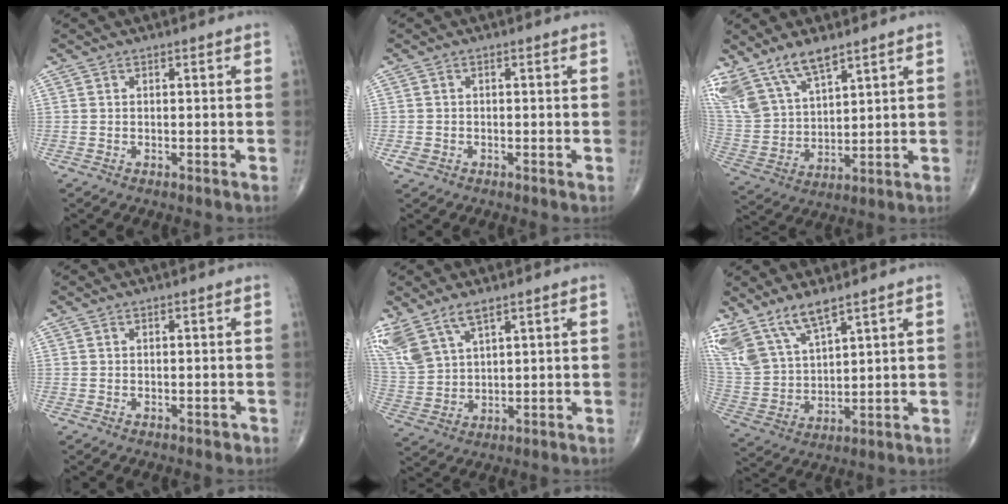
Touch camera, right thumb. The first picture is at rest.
{"total": 1.7, "force": [-0.7, 1.3, 0.8], "torque": [-0.014, 0.001, -0.011]}
{"total": 13.5, "force": [9.8, 5.6, 7.5], "torque": [-0.138, -0.034, 0.209]}
{"total": 0.8, "force": [-0.4, 0.5, 0.4], "torque": [-0.004, 0.000, -0.005]}
{"total": 10.9, "force": [7.1, 4.9, 6.7], "torque": [-0.148, -0.016, 0.156]}
{"total": 12.4, "force": [9.0, 4.5, 7.3], "torque": [-0.145, -0.032, 0.197]}